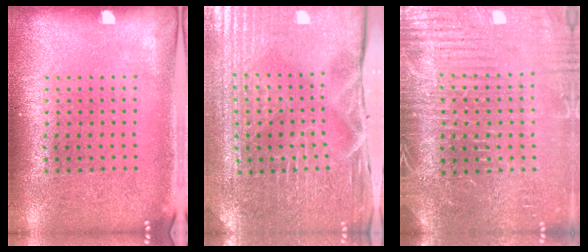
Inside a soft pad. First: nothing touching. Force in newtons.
{"total": 3.9, "press": 3.9, "slide": 0.4}
{"total": 4.0, "press": 3.8, "slide": 1.3}